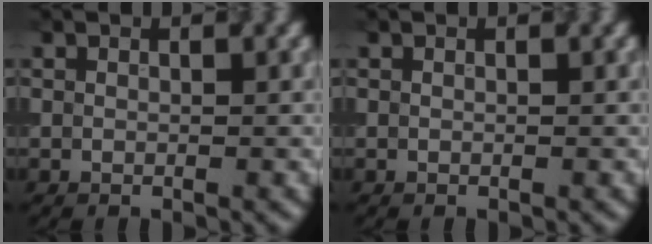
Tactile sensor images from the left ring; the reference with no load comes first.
{"total": 0.0}